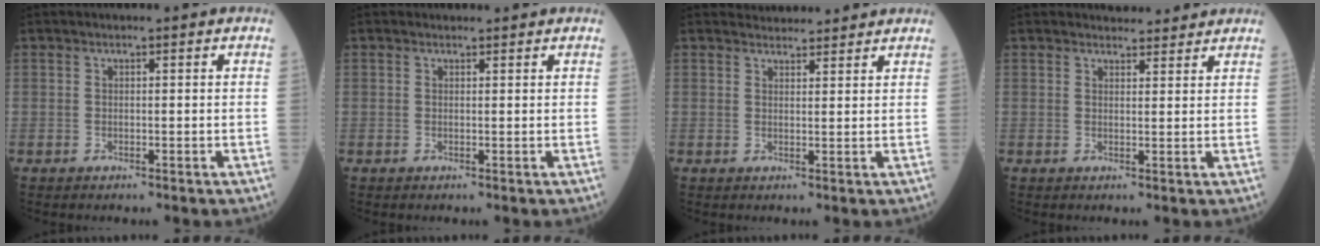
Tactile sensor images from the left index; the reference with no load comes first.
{"total": 0.8, "force": [0.8, 0.0, -0.1], "torque": [-0.009, 0.006, 0.016]}
{"total": 4.4, "force": [4.3, 0.5, 0.3], "torque": [-0.011, 0.022, 0.062]}
{"total": 4.3, "force": [4.2, 1.0, 0.5], "torque": [-0.009, 0.013, 0.054]}